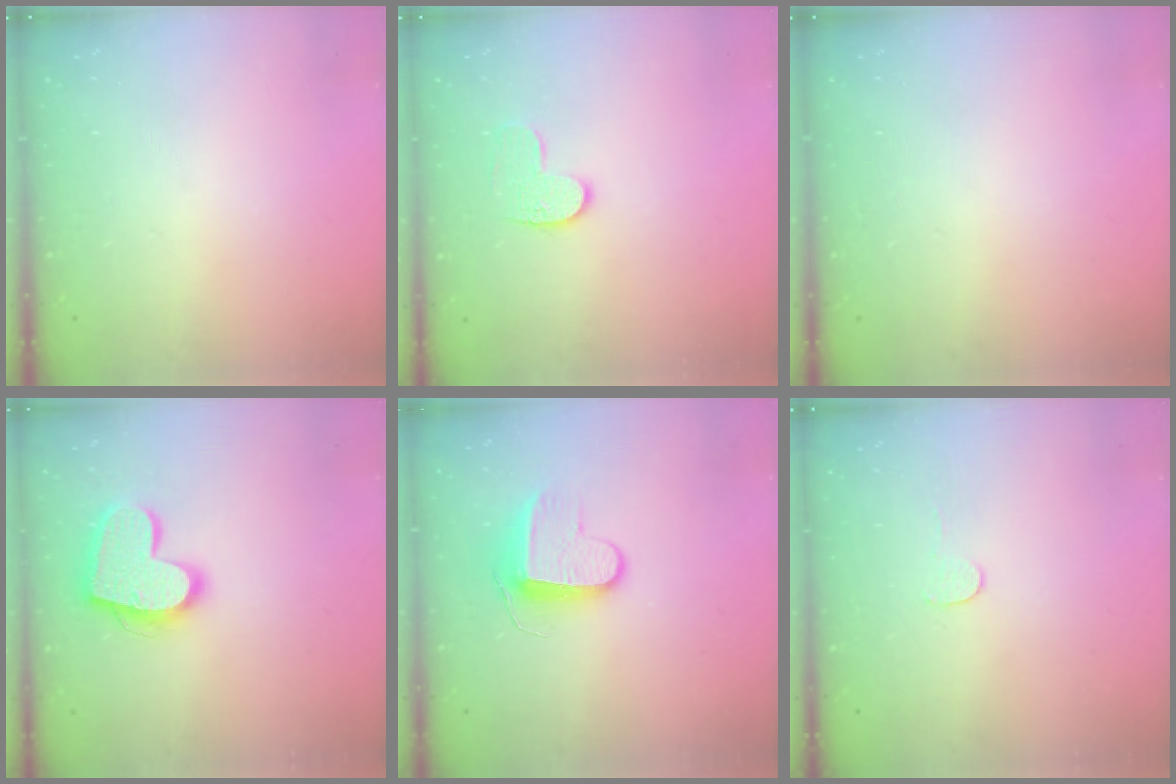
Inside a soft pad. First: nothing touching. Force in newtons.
{"total": 6.8, "press": 6.8, "slide": 0.1}
{"total": 0.0}
{"total": 17.9, "press": 17.9, "slide": 1.3}
{"total": 9.1, "press": 9.1, "slide": 0.3}
{"total": 2.7, "press": 2.7, "slide": 0.2}